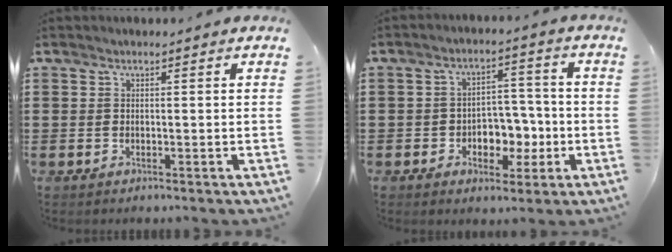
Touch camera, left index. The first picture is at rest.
{"total": 5.3, "force": [-1.6, 4.2, 2.9], "torque": [-0.053, 0.010, -0.031]}